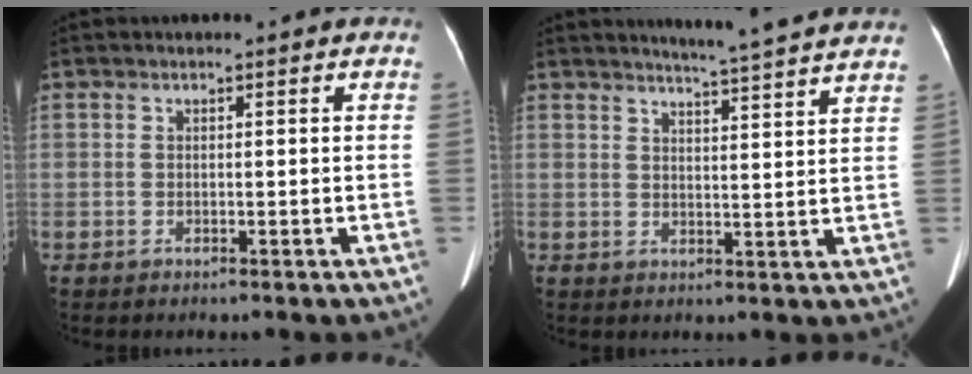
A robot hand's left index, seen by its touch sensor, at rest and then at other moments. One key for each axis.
{"total": 10.2, "fx": 9.6, "fy": -0.9, "fz": 3.3, "tx": -0.053, "ty": -0.007, "tz": 0.111}